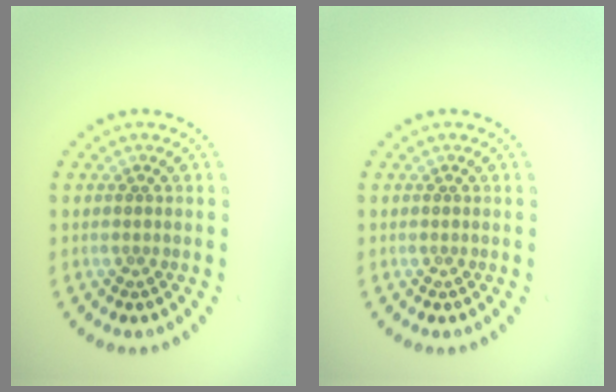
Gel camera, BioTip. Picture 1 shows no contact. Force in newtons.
{"total": 0.0}